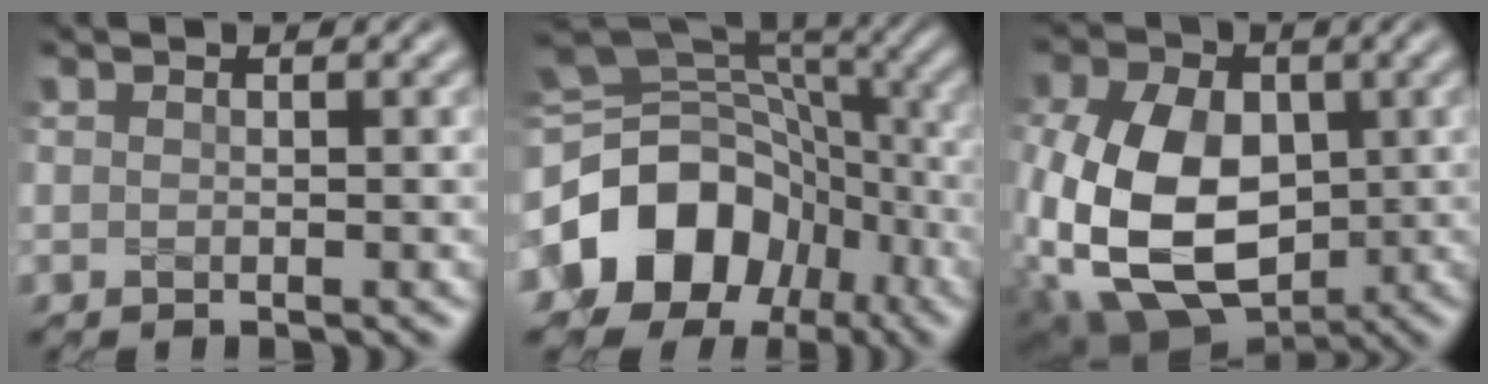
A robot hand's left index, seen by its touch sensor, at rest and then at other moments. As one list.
[{"total": 15.1, "force": [-4.9, 12.0, 7.7], "torque": [-0.150, -0.009, -0.087]}, {"total": 12.9, "force": [-1.4, 9.0, 9.0], "torque": [-0.191, -0.022, -0.020]}]